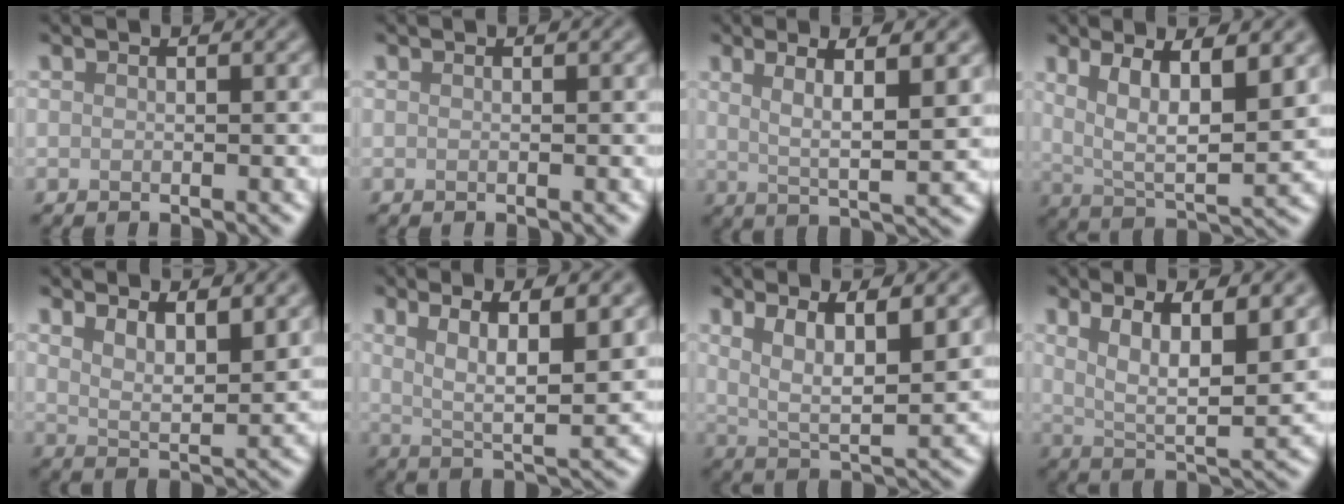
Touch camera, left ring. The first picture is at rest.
{"total": 0.0}
{"total": 5.5, "force": [2.2, 1.2, 4.9], "torque": [-0.080, -0.004, 0.041]}
{"total": 7.5, "force": [2.8, 2.5, 6.5], "torque": [-0.117, -0.010, 0.054]}
{"total": 4.8, "force": [3.3, 1.6, 3.1], "torque": [-0.050, -0.009, 0.061]}
{"total": 7.0, "force": [2.8, 1.9, 6.1], "torque": [-0.100, -0.005, 0.054]}
{"total": 6.0, "force": [2.6, 1.9, 5.1], "torque": [-0.093, -0.011, 0.051]}
{"total": 7.8, "force": [3.3, 2.6, 6.6], "torque": [-0.118, -0.009, 0.062]}